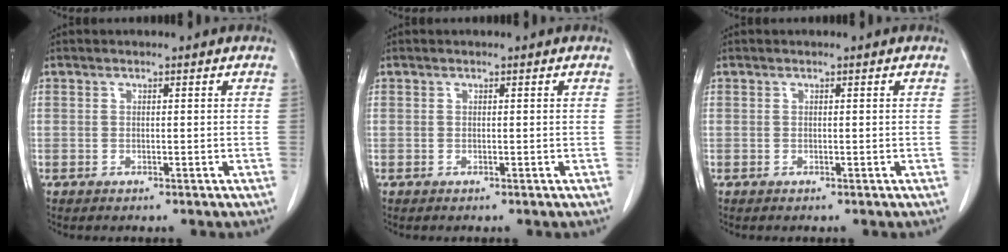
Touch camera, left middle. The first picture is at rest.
{"total": 0.0}
{"total": 0.0}